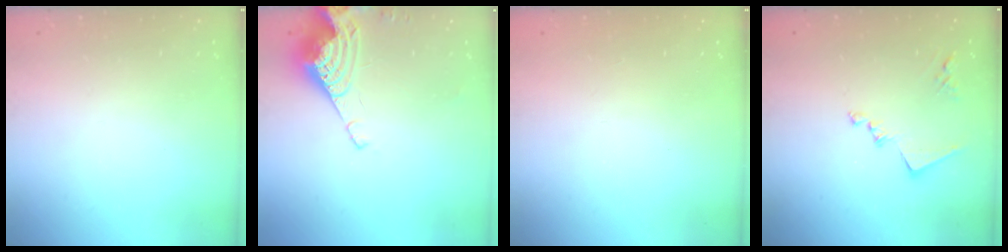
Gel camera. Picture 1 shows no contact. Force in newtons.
{"total": 9.0, "press": 9.0, "slide": 1.1}
{"total": 1.0, "press": 0.9, "slide": 0.4}
{"total": 11.7, "press": 11.7, "slide": 1.2}